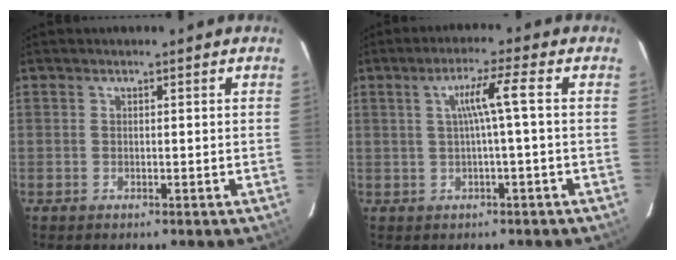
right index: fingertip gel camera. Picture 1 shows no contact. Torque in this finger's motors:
{"motor_torque": [0.73, -0.02, 0.46, 0.11]}